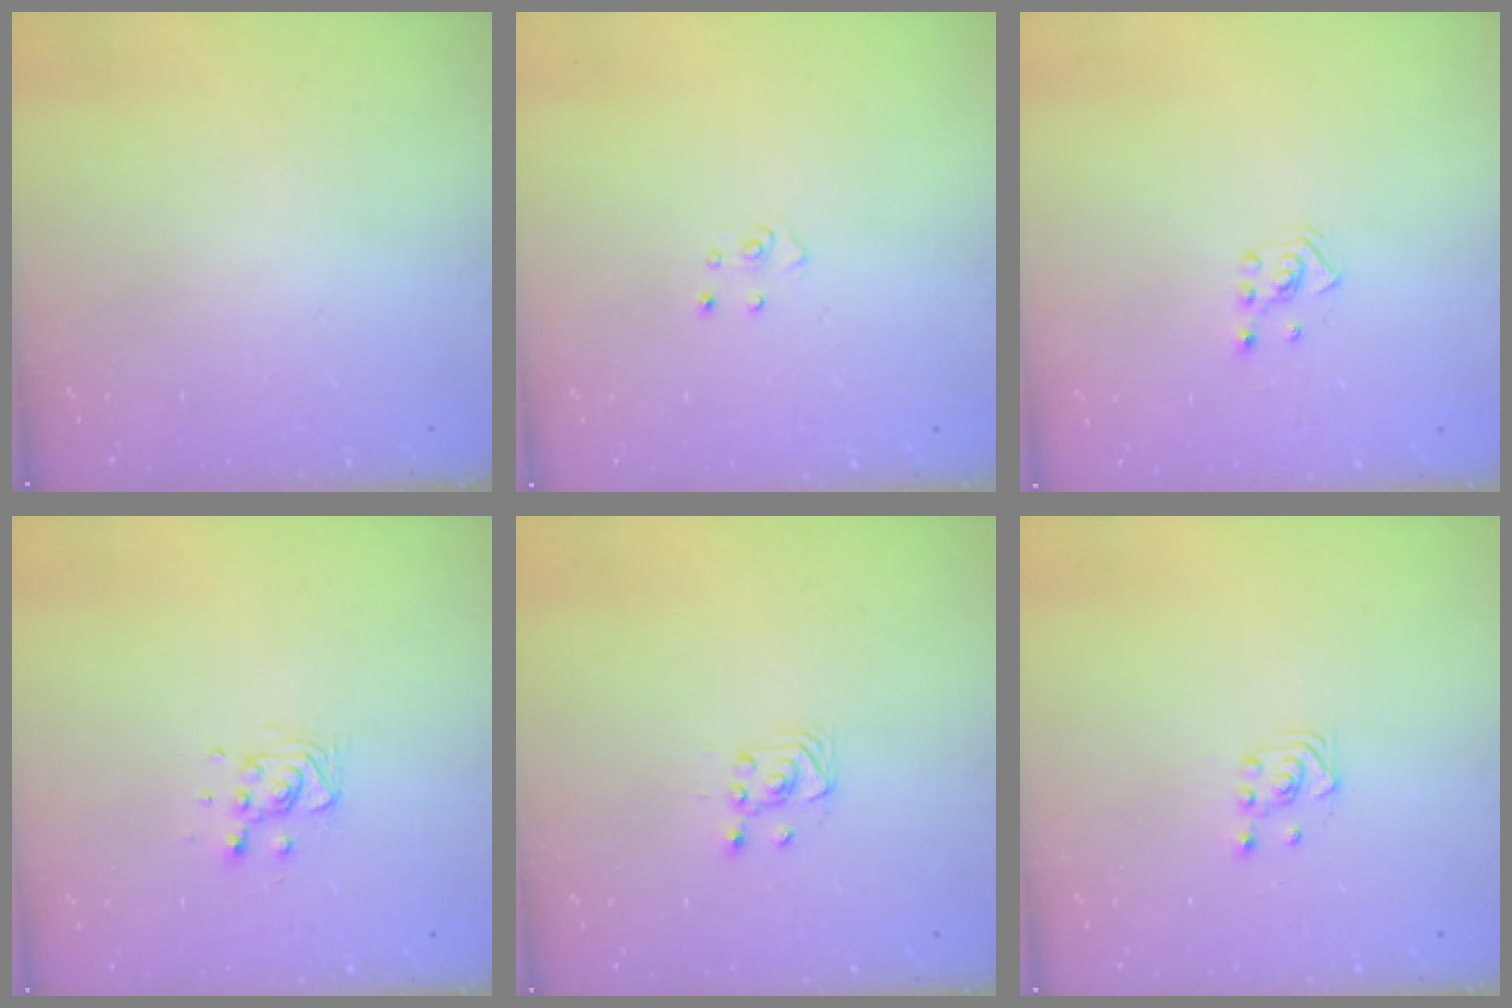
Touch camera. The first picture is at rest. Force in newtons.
{"total": 3.6, "press": 3.6, "slide": 0.3}
{"total": 2.1, "press": 1.9, "slide": 0.8}
{"total": 8.3, "press": 8.0, "slide": 2.1}
{"total": 2.5, "press": 2.2, "slide": 1.1}
{"total": 2.9, "press": 2.6, "slide": 1.4}